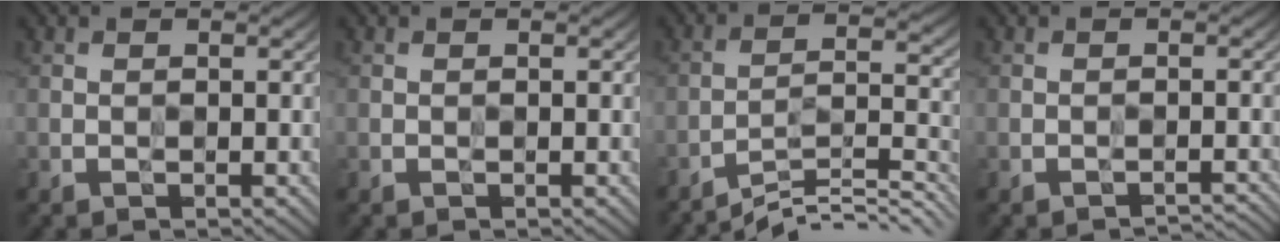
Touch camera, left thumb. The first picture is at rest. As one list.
[{"total": 0.0}, {"total": 9.5, "force": [-8.4, 1.2, 4.4], "torque": [-0.058, 0.005, -0.145]}, {"total": 2.2, "force": [-2.2, 0.3, 0.2], "torque": [0.006, -0.004, -0.027]}]